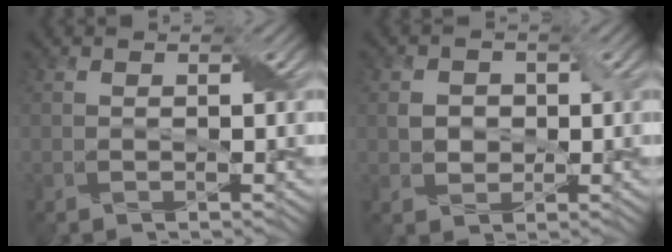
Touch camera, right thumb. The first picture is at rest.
{"total": 2.4, "force": [0.1, 2.3, 0.8], "torque": [-0.018, -0.004, 0.001]}